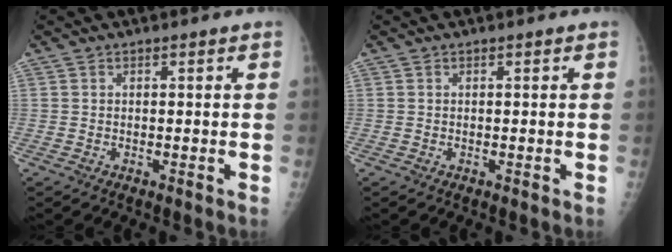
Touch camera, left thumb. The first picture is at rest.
{"total": 0.0}